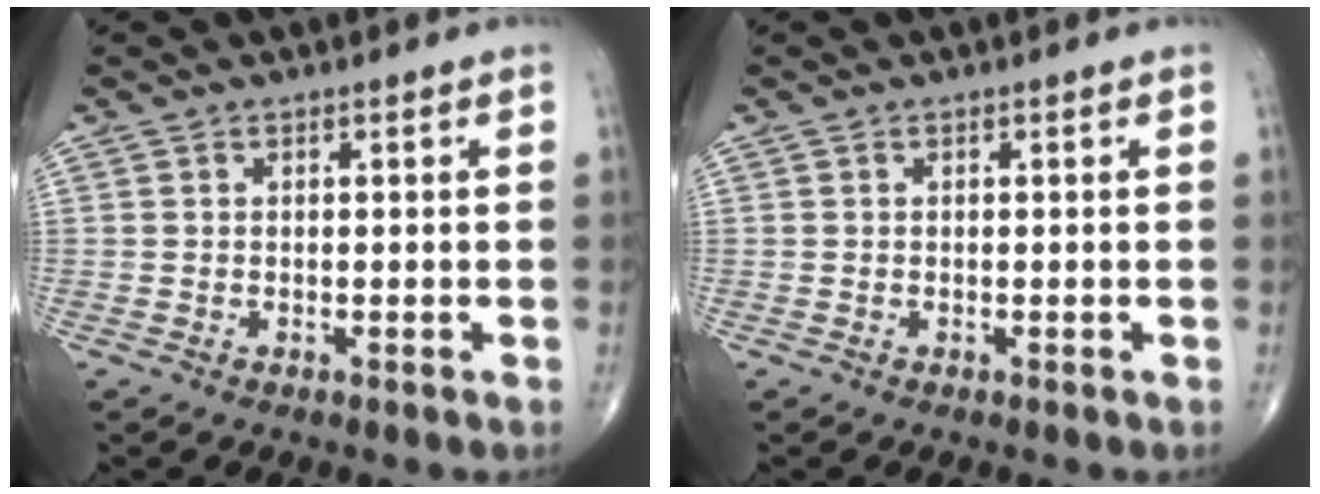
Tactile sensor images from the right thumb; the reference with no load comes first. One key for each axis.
{"total": 0.0}